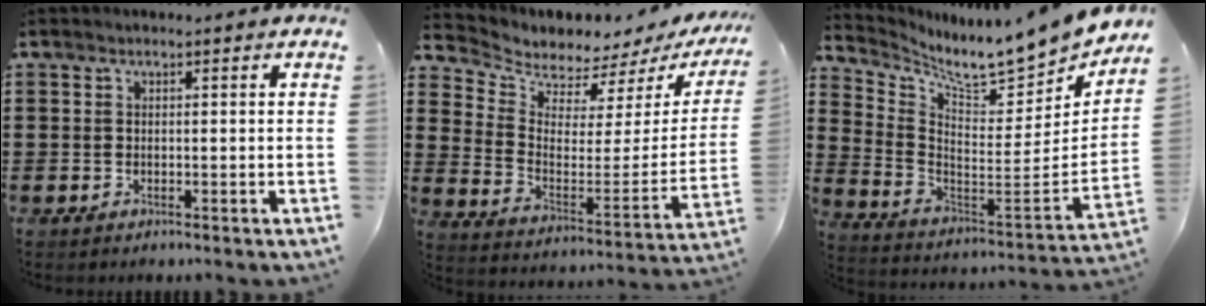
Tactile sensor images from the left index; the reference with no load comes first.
{"total": 3.9, "force": [3.8, 0.9, -0.3], "torque": [-0.027, -0.049, 0.059]}
{"total": 8.2, "force": [7.7, 0.4, 2.7], "torque": [-0.079, -0.082, 0.125]}